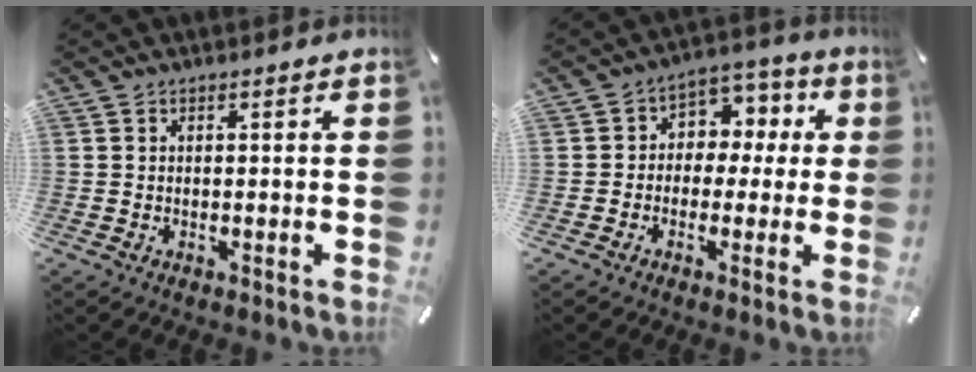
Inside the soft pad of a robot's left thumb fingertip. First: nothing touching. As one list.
[{"total": 6.8, "force": [-0.8, 6.3, 2.3], "torque": [-0.029, 0.011, -0.018]}]